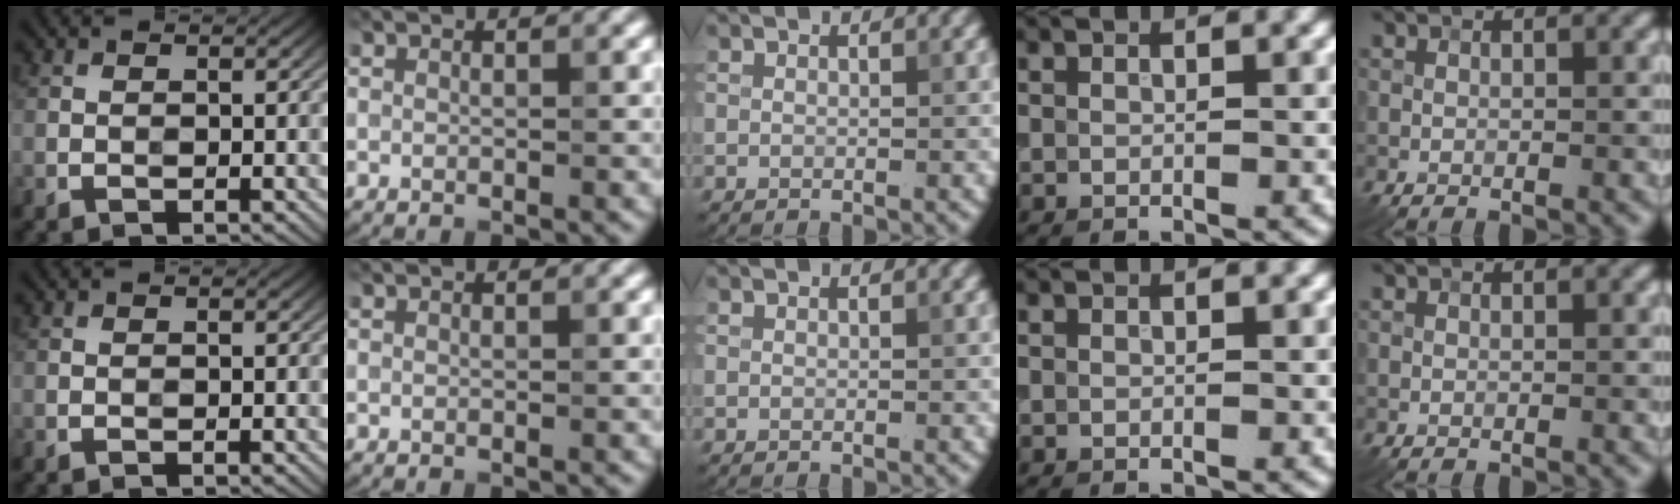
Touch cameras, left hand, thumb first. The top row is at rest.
{}